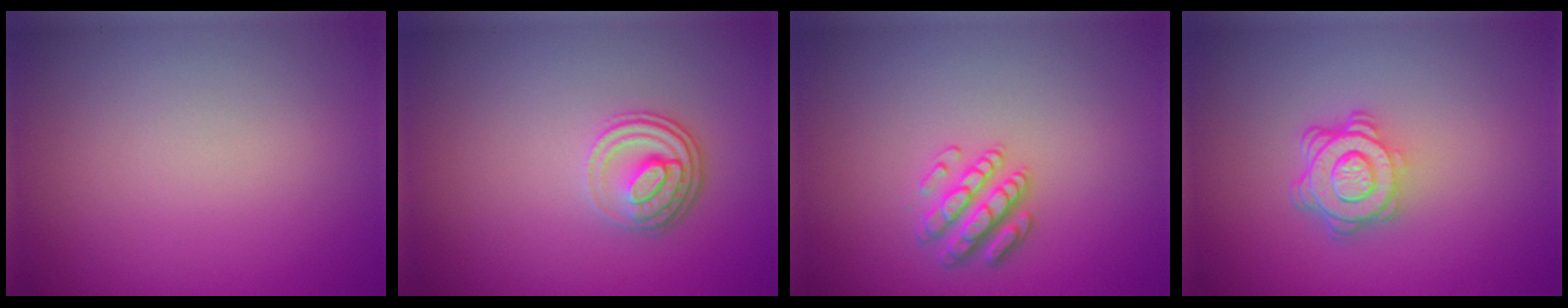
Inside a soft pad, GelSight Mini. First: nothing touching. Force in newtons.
{"total": 3.4, "press": 2.6, "slide": 2.3}
{"total": 2.6, "press": 2.6, "slide": 0.5}
{"total": 4.8, "press": 3.4, "slide": 3.4}